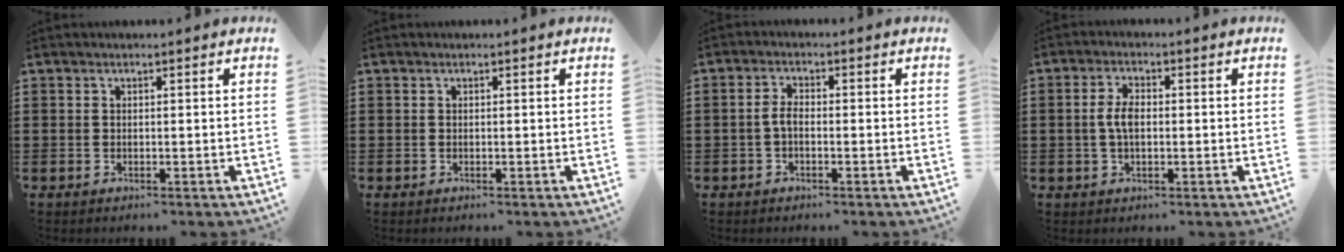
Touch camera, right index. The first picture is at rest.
{"total": 0.0}
{"total": 2.5, "force": [-0.7, 1.1, 2.1], "torque": [-0.056, -0.002, -0.018]}
{"total": 4.1, "force": [0.0, 1.9, 3.6], "torque": [-0.084, 0.001, -0.007]}